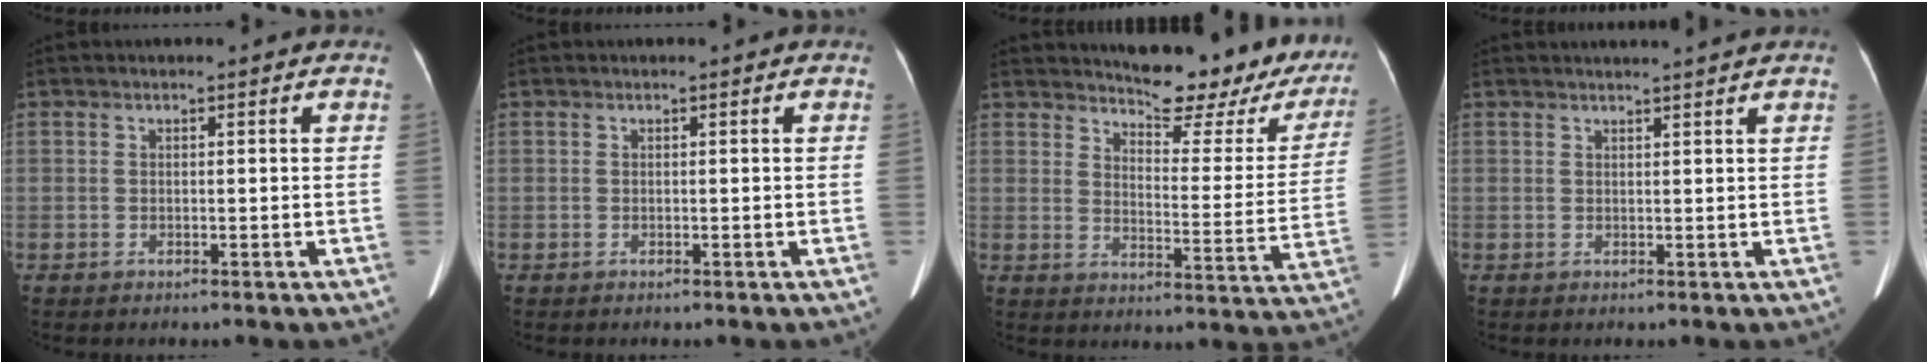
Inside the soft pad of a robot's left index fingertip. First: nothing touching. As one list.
[{"total": 0.0}, {"total": 18.2, "force": [16.0, 4.6, 7.3], "torque": [-0.078, -0.046, 0.182]}, {"total": 5.0, "force": [4.7, -0.8, 1.5], "torque": [-0.017, 0.015, 0.054]}]